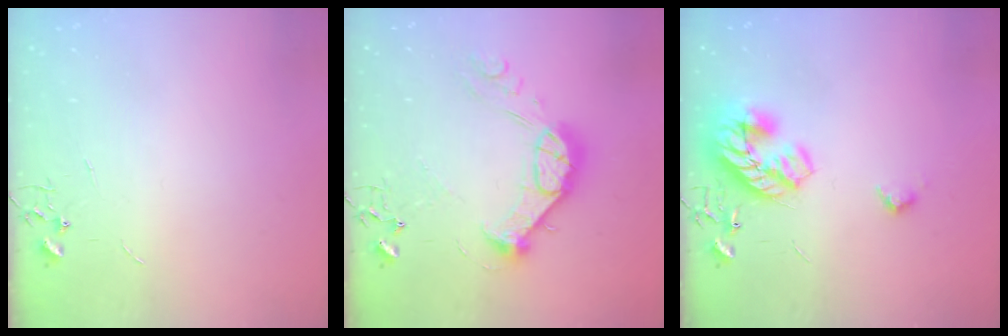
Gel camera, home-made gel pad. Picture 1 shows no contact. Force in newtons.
{"total": 16.1, "press": 16.1, "slide": 1.4}
{"total": 17.4, "press": 17.4, "slide": 0.6}